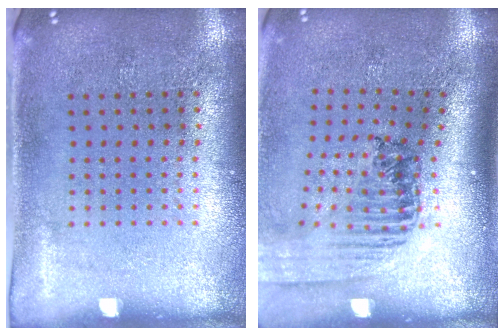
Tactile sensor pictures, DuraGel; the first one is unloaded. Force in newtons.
{"total": 1.5, "press": 1.4, "slide": 0.4}